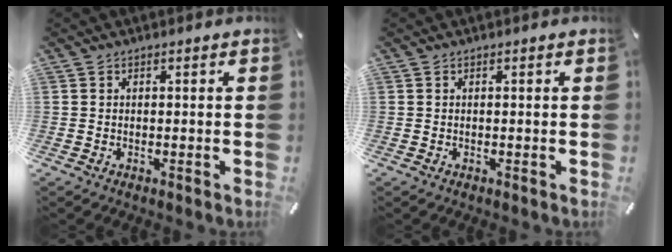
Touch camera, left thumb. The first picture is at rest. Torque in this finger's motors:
{"motor_torque": [-0.01, 0.00, -0.02, 0.02, 0.00]}